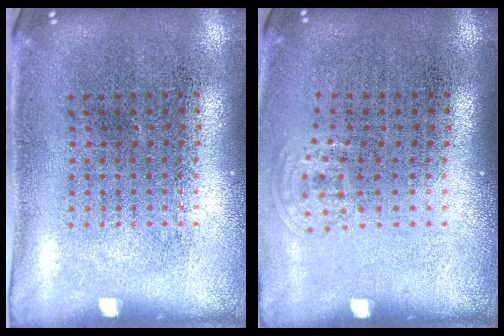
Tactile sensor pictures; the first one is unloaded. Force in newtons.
{"total": 0.8, "press": 0.5, "slide": 0.6}